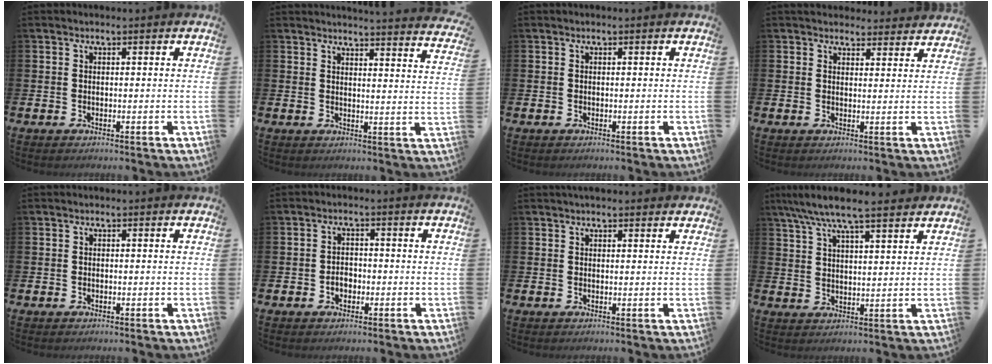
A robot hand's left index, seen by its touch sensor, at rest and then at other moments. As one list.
[{"total": 3.8, "force": [3.8, -0.5, 0.1], "torque": [0.010, -0.039, 0.061]}, {"total": 0.0}, {"total": 3.3, "force": [3.2, 0.9, 0.0], "torque": [0.007, -0.017, 0.057]}, {"total": 0.0}, {"total": 2.1, "force": [-0.7, 1.6, 1.1], "torque": [-0.009, 0.000, -0.019]}, {"total": 1.4, "force": [1.4, 0.4, 0.3], "torque": [0.006, -0.003, 0.022]}, {"total": 7.1, "force": [6.4, 0.6, 2.9], "torque": [-0.068, -0.023, 0.114]}]